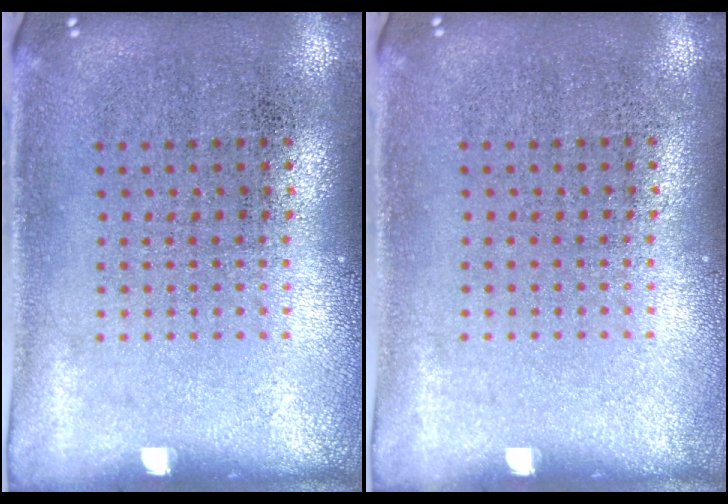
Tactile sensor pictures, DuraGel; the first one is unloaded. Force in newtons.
{"total": 0.0}